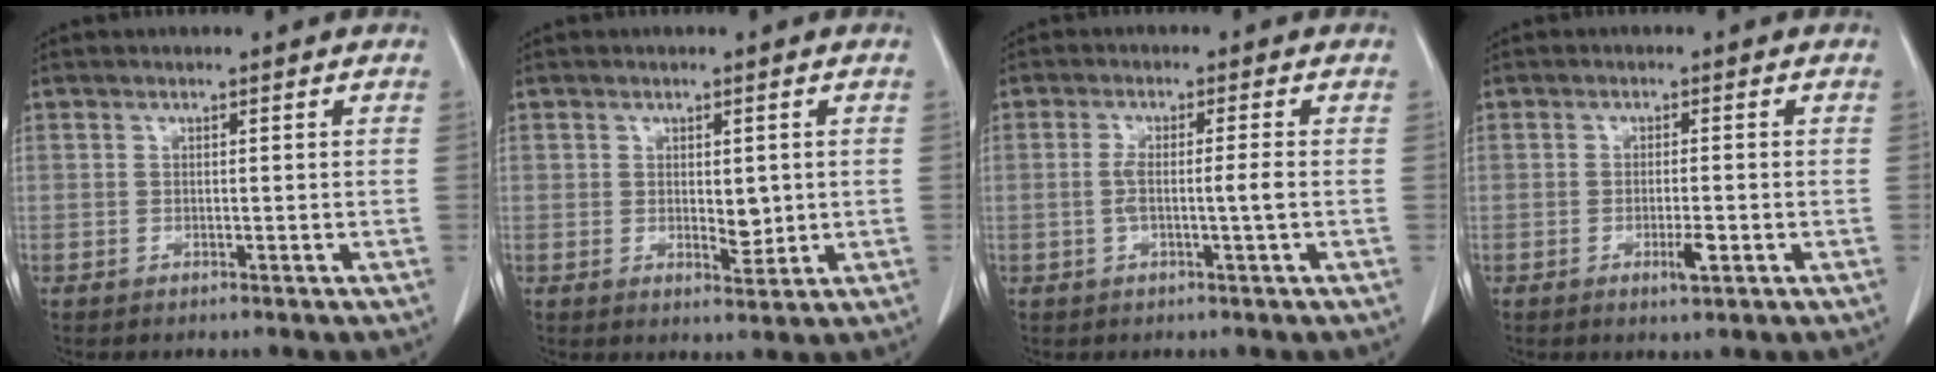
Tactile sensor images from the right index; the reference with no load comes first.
{"total": 3.1, "force": [0.2, 1.6, 2.6], "torque": [-0.037, -0.007, 0.008]}
{"total": 3.5, "force": [-0.6, -0.2, 3.5], "torque": [-0.070, 0.004, -0.009]}
{"total": 2.8, "force": [-1.1, 0.4, 2.5], "torque": [-0.044, -0.003, -0.016]}